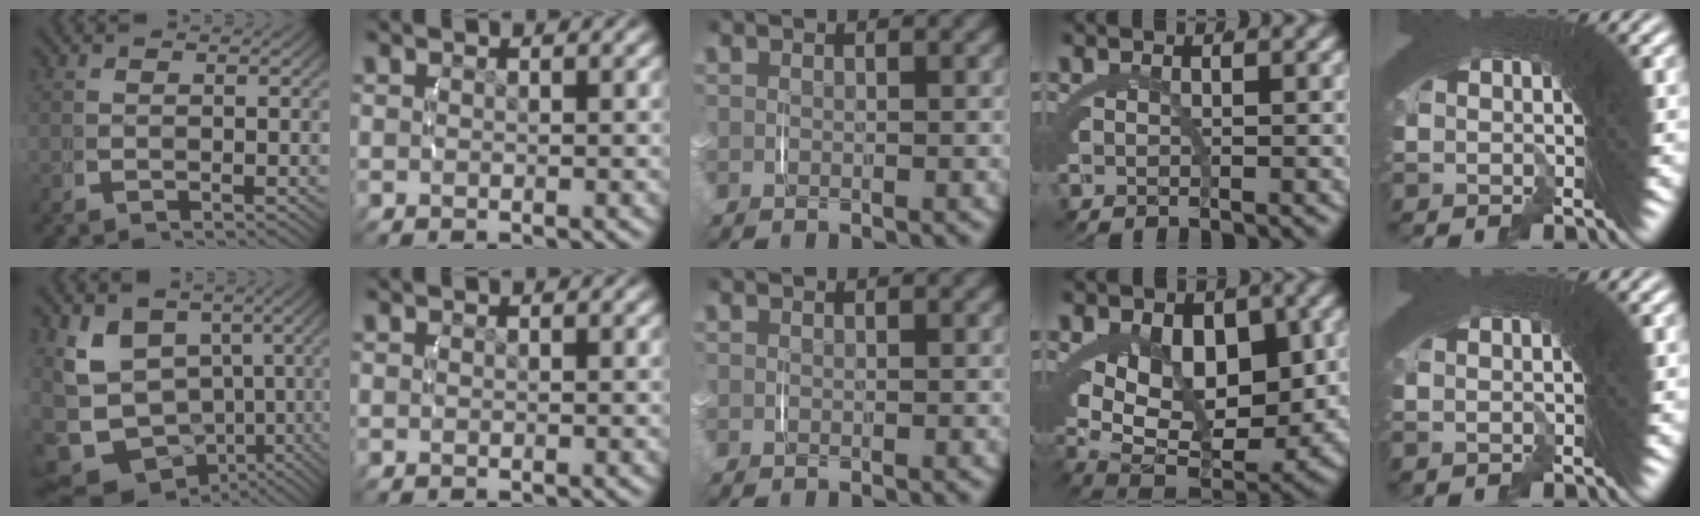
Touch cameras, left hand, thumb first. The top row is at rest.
{"thumb": {"total": 13.5, "force": [-2.7, 10.4, 8.2], "torque": [-0.172, -0.069, -0.016]}, "ring": {"total": 13.1, "force": [-0.6, 9.0, 9.5], "torque": [-0.163, -0.044, 0.012]}, "little": {"total": 1.1, "force": [0.5, 0.7, 0.8], "torque": [-0.015, 0.006, 0.007]}}